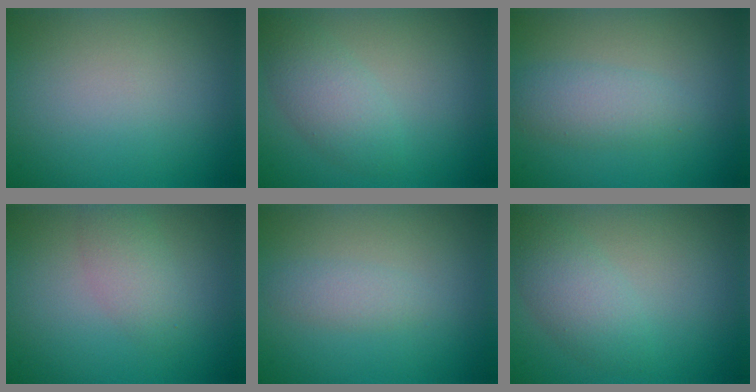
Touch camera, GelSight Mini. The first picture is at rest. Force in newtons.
{"total": 2.9, "press": 2.9, "slide": 0.2}
{"total": 2.6, "press": 2.6, "slide": 0.1}
{"total": 2.3, "press": 2.3, "slide": 0.1}
{"total": 1.4, "press": 1.4, "slide": 0.0}
{"total": 3.0, "press": 3.0, "slide": 0.1}